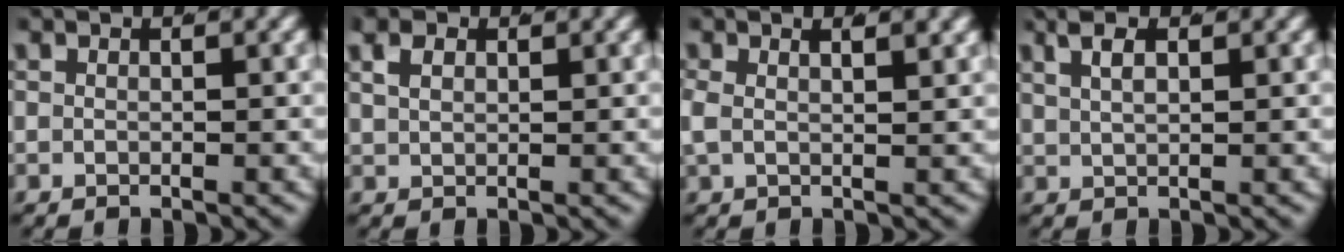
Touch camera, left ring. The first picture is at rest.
{"total": 1.4, "force": [1.0, 0.6, 0.9], "torque": [-0.019, -0.005, 0.026]}
{"total": 2.0, "force": [0.8, 0.7, 1.7], "torque": [-0.043, -0.006, 0.020]}
{"total": 2.9, "force": [1.8, 1.0, 2.1], "torque": [-0.029, 0.006, 0.033]}